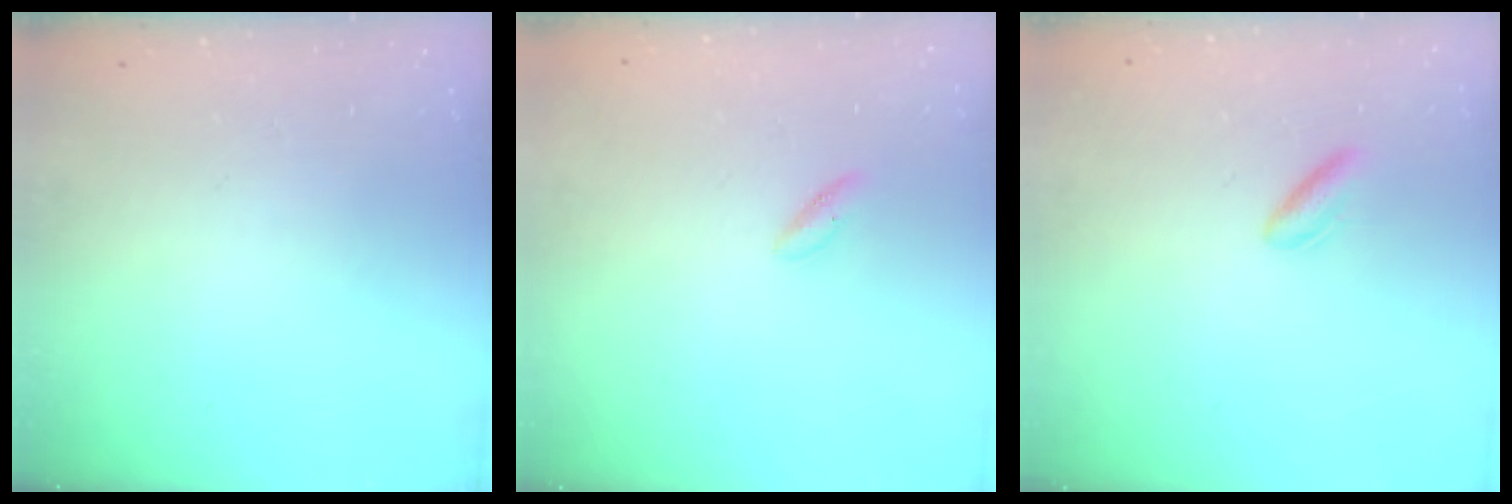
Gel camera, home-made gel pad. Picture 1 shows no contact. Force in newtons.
{"total": 1.5, "press": 1.2, "slide": 0.9}
{"total": 2.9, "press": 2.5, "slide": 1.3}